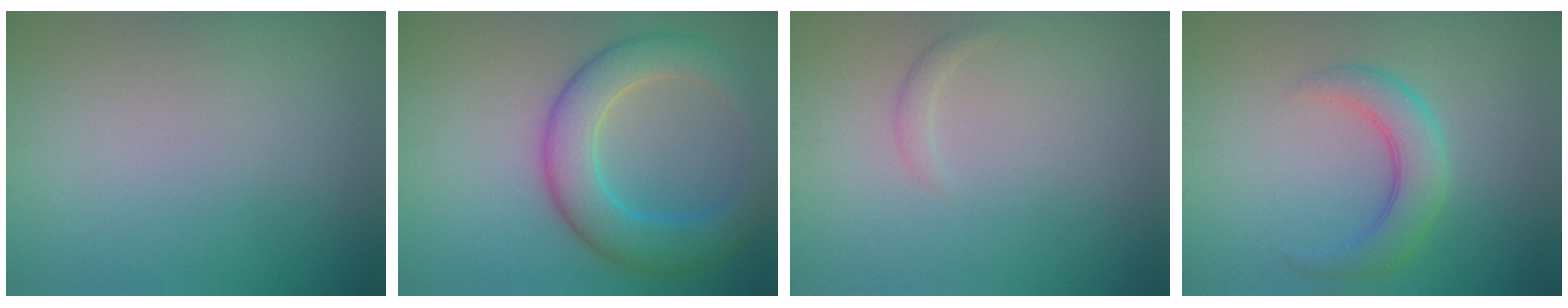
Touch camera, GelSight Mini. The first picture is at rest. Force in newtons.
{"total": 6.6, "press": 6.6, "slide": 0.0}
{"total": 0.8, "press": 0.8, "slide": 0.1}
{"total": 3.9, "press": 3.9, "slide": 0.1}